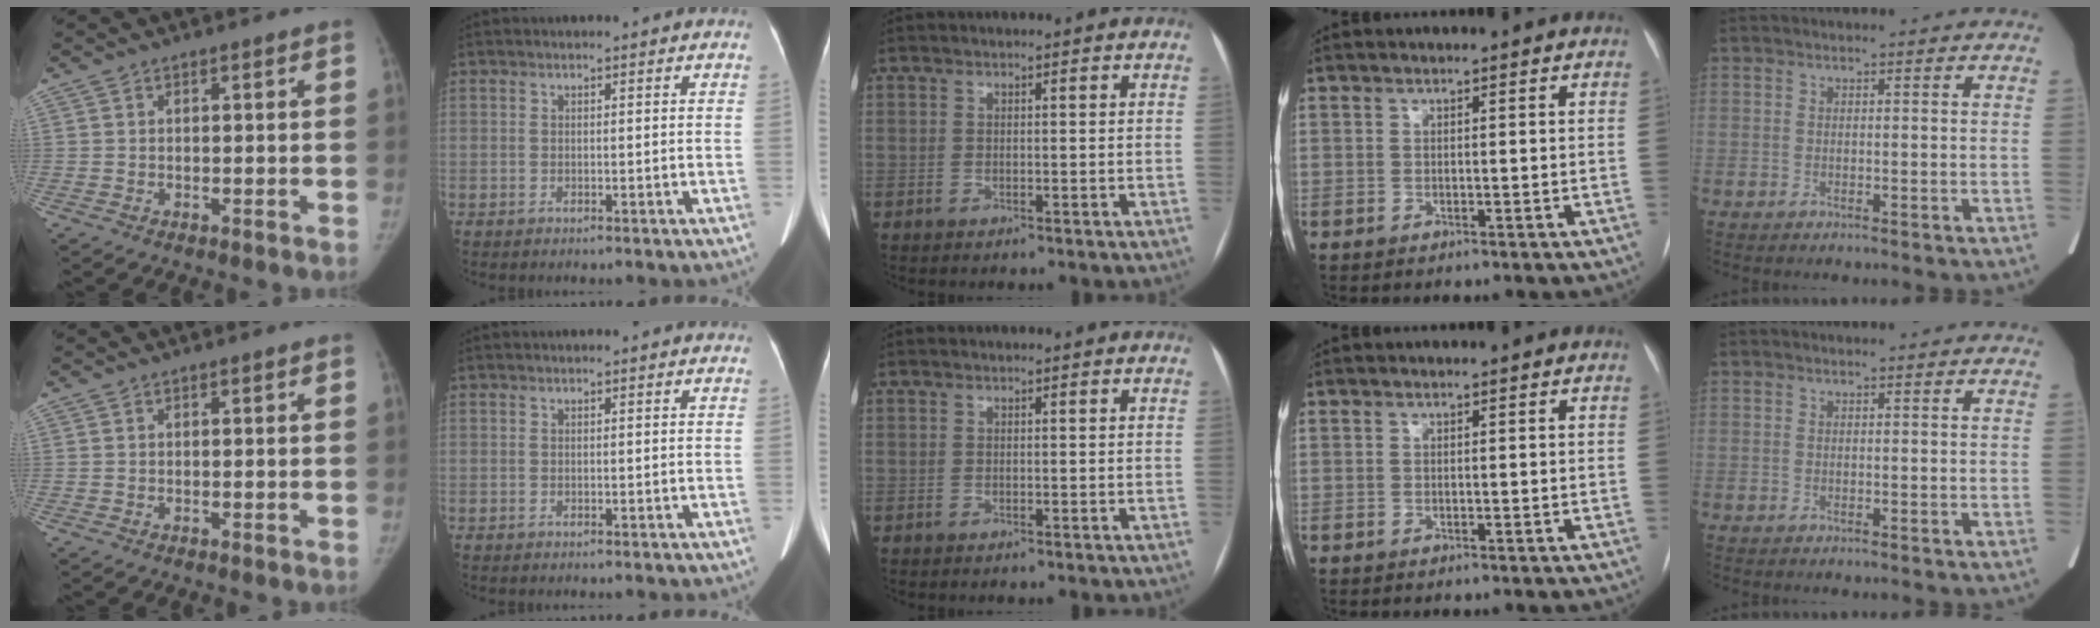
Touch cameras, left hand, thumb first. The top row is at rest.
{}